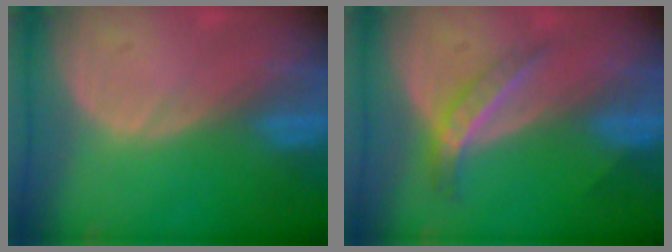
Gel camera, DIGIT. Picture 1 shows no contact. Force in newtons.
{"total": 4.4, "press": 3.9, "slide": 2.1}